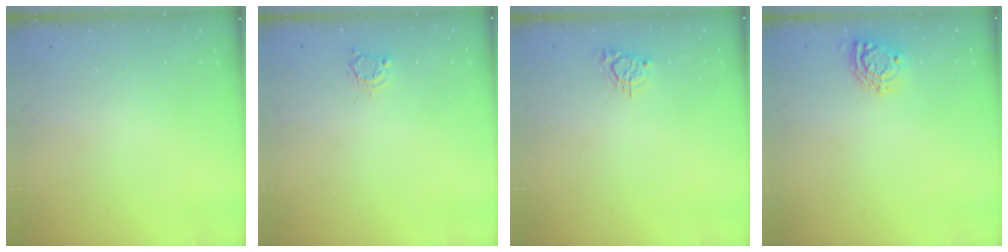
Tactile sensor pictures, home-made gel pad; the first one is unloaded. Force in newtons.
{"total": 3.6, "press": 3.5, "slide": 0.4}
{"total": 2.5, "press": 2.5, "slide": 0.4}
{"total": 7.5, "press": 7.5, "slide": 0.2}